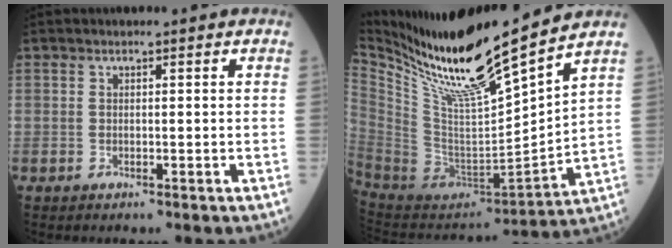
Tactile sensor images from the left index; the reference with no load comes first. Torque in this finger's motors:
{"motor_torque": [1.05, -1.09, 0.18, 0.10]}